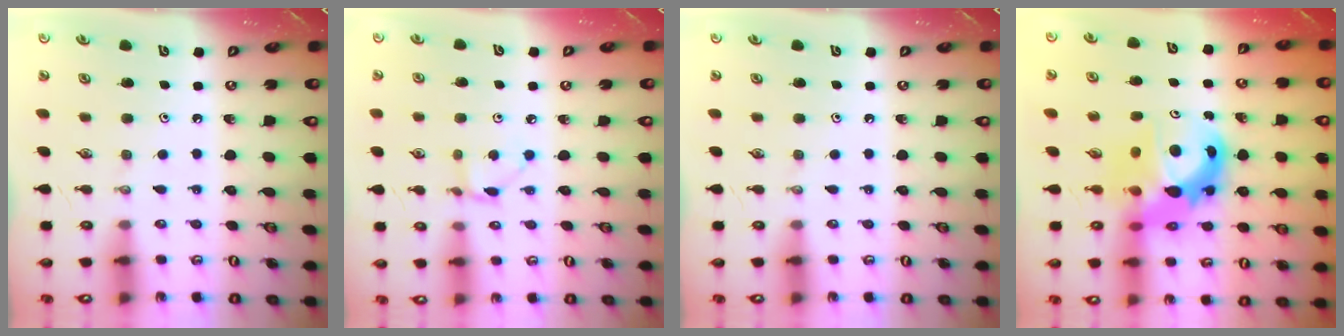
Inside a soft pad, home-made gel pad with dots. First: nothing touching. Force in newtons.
{"total": 2.8, "press": 2.7, "slide": 0.3}
{"total": 0.0}
{"total": 11.0, "press": 11.0, "slide": 0.8}